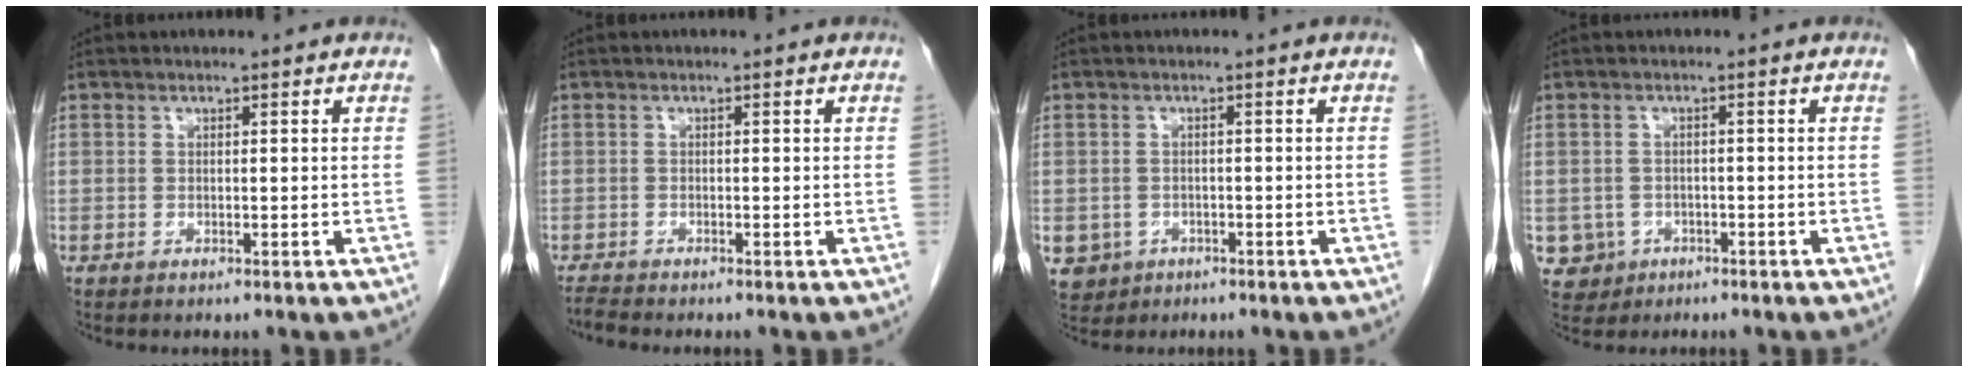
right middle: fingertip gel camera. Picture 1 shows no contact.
{"total": 1.5, "force": [-1.4, -0.4, 0.1], "torque": [-0.012, -0.009, -0.029]}
{"total": 5.4, "force": [-2.4, 4.7, 1.0], "torque": [-0.024, 0.003, -0.032]}
{"total": 4.2, "force": [-1.7, 3.8, 0.2], "torque": [-0.005, 0.008, -0.023]}